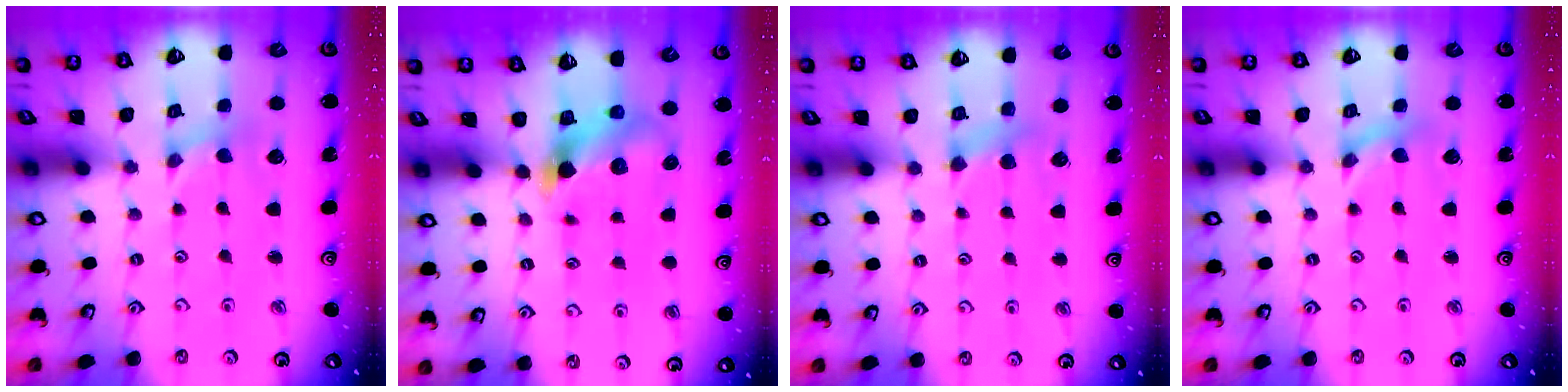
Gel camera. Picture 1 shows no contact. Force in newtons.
{"total": 5.7, "press": 5.7, "slide": 0.5}
{"total": 5.7, "press": 5.7, "slide": 0.8}
{"total": 0.0}